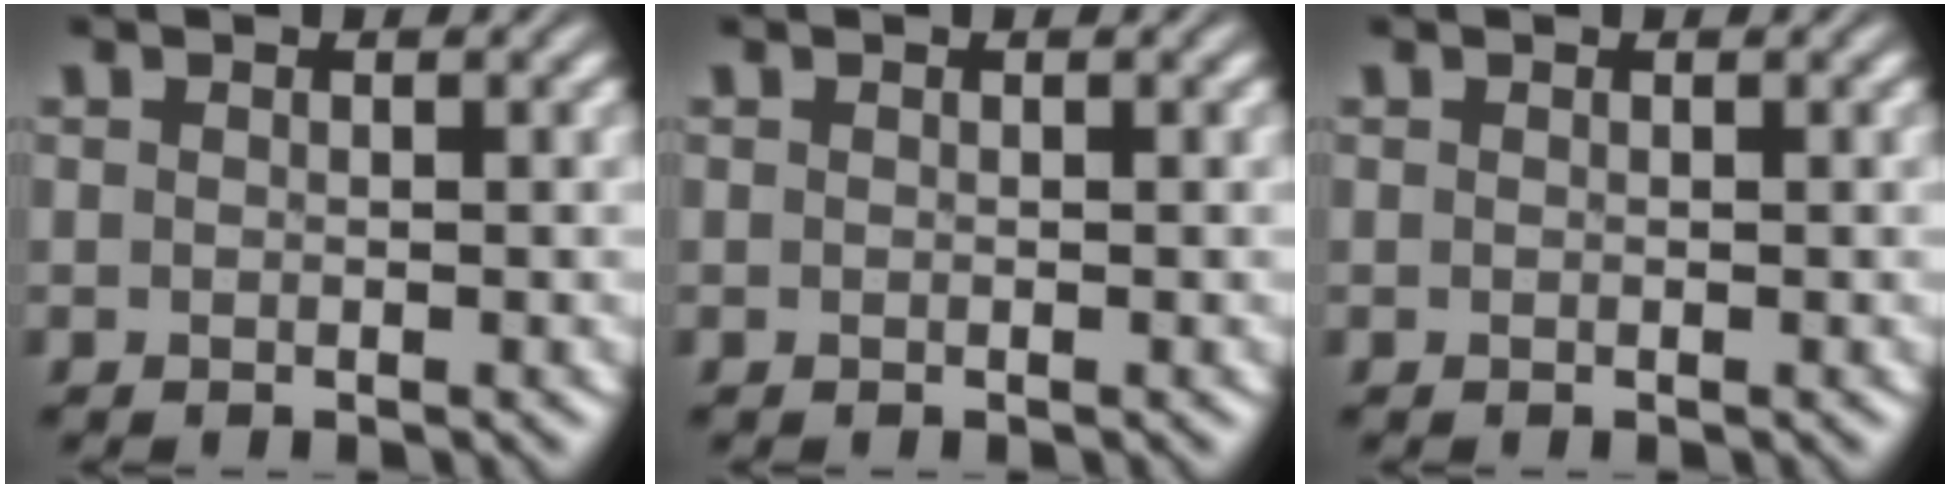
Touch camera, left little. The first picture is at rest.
{"total": 0.0}
{"total": 0.0}